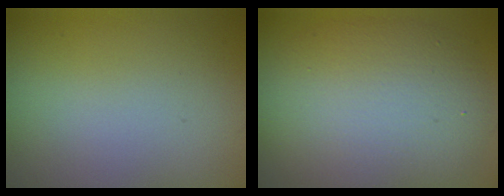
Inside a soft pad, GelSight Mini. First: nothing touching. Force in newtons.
{"total": 8.8, "press": 8.8, "slide": 0.7}